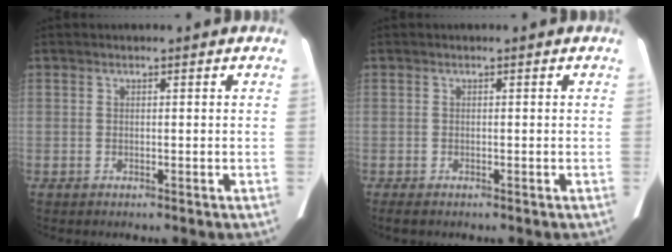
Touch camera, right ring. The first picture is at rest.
{"total": 1.2, "force": [-0.9, 0.5, 0.7], "torque": [-0.016, -0.003, -0.010]}